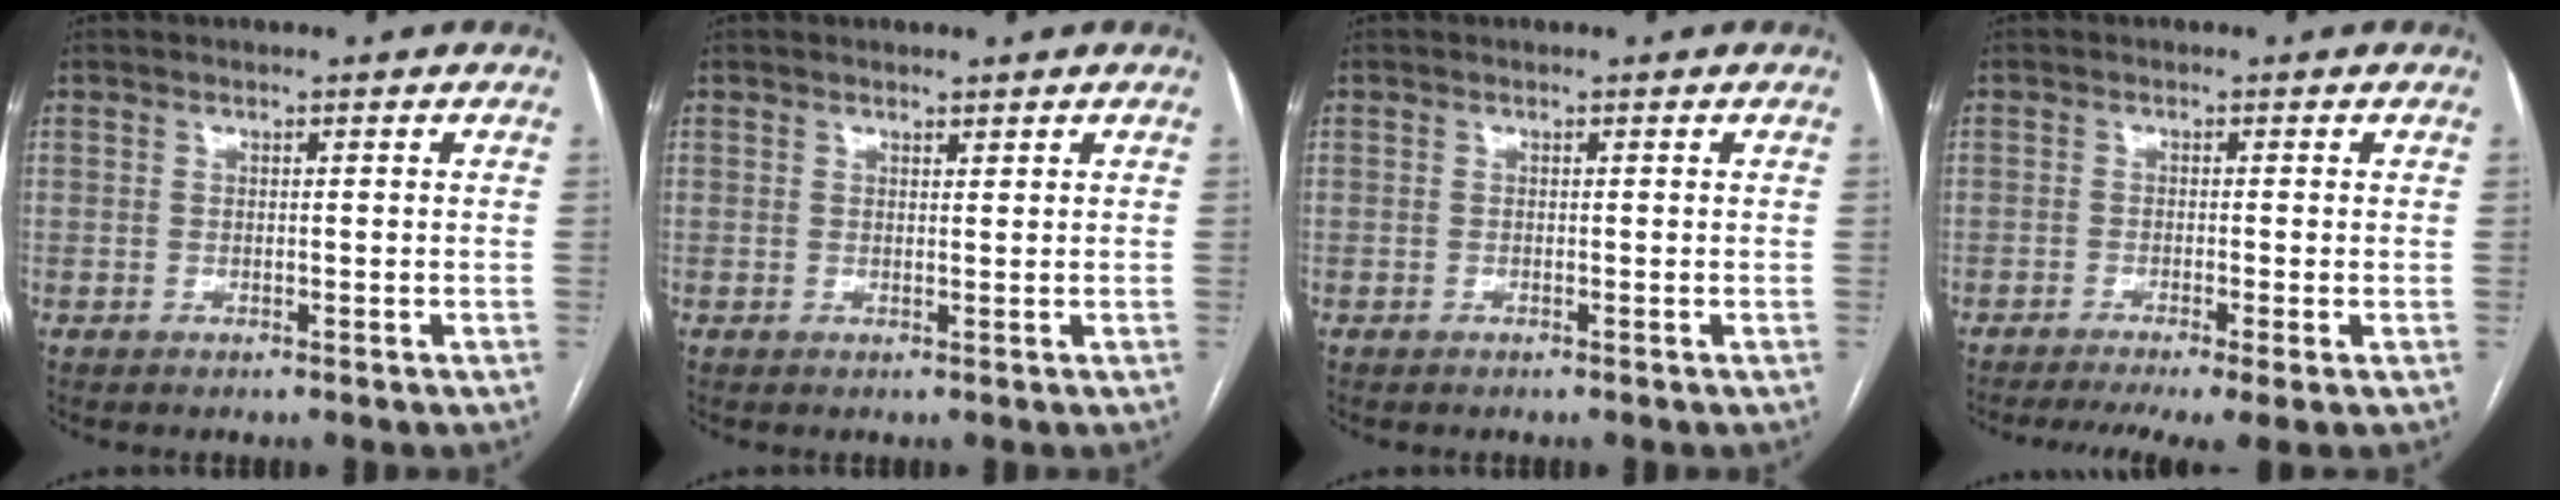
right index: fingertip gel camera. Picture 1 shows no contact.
{"total": 0.8, "force": [0.8, 0.1, 0.3], "torque": [-0.005, -0.002, 0.014]}
{"total": 0.0}
{"total": 7.1, "force": [-4.9, 0.4, 5.1], "torque": [-0.078, -0.011, -0.080]}